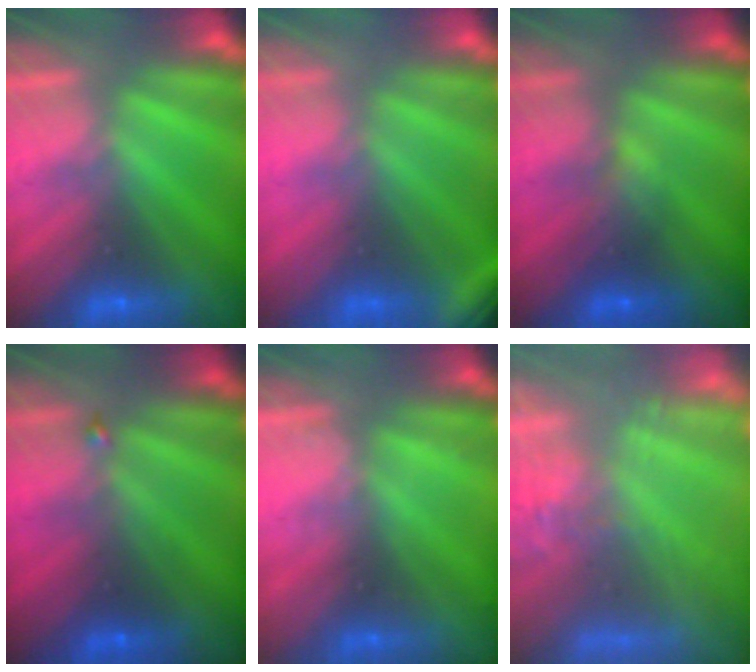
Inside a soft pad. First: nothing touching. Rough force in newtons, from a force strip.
{"total": 2.9}
{"total": 2.2}
{"total": 1.9}
{"total": 2.2}
{"total": 7.2}